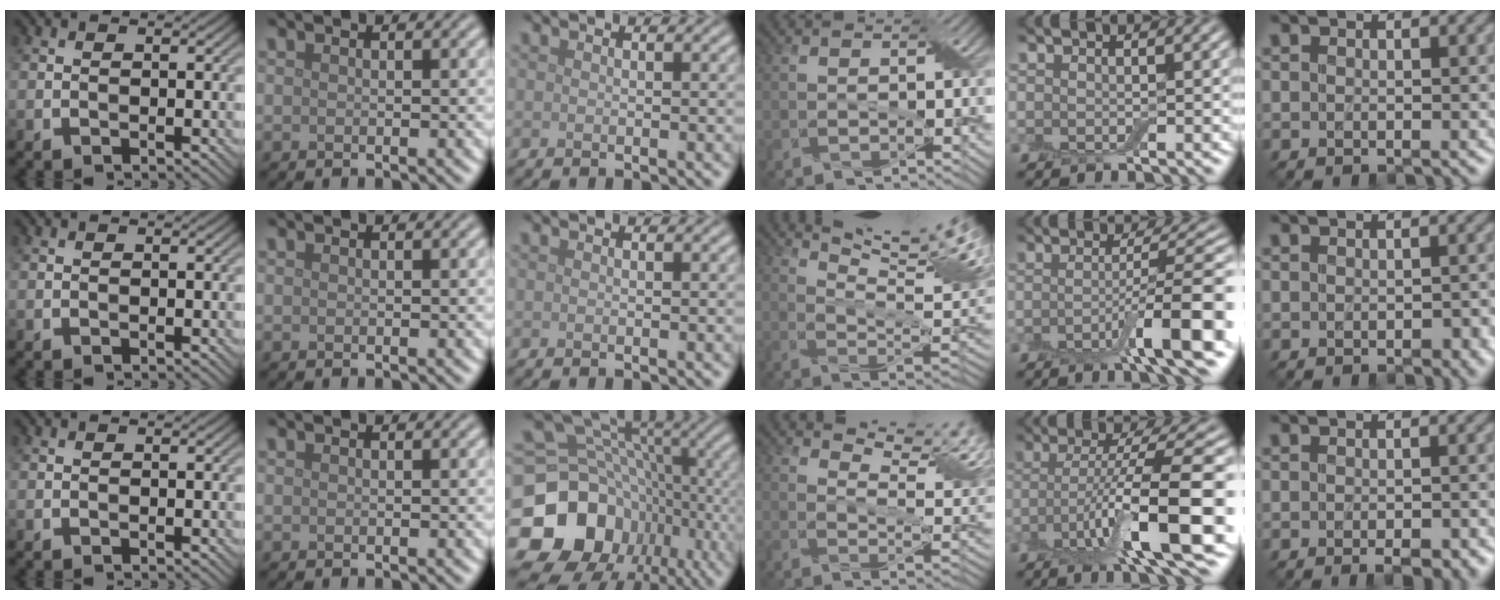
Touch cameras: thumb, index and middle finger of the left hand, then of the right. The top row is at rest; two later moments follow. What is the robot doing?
{"motion": "wrap", "object": "cling film"}